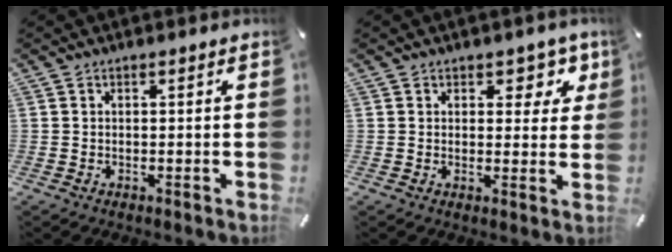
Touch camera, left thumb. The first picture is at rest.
{"total": 6.3, "force": [3.5, 3.9, 3.5], "torque": [-0.016, -0.022, 0.052]}